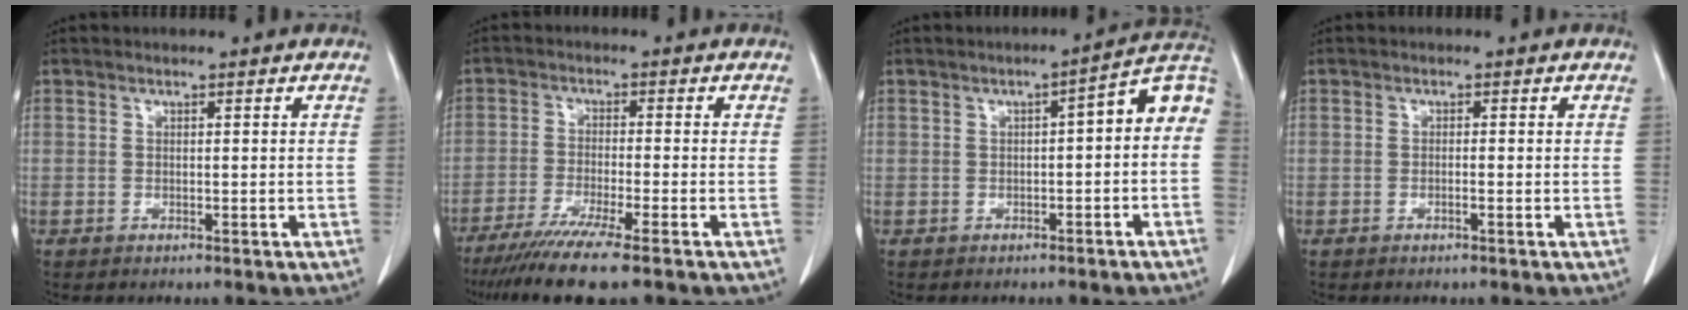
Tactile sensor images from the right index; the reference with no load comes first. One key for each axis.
{"total": 10.0, "fx": -7.4, "fy": -0.5, "fz": 6.7, "tx": -0.108, "ty": -0.029, "tz": -0.121}
{"total": 7.0, "fx": -0.4, "fy": 1.7, "fz": 6.8, "tx": -0.087, "ty": 0.033, "tz": -0.008}
{"total": 0.7, "fx": -0.3, "fy": 0.0, "fz": 0.7, "tx": -0.013, "ty": 0.001, "tz": -0.004}